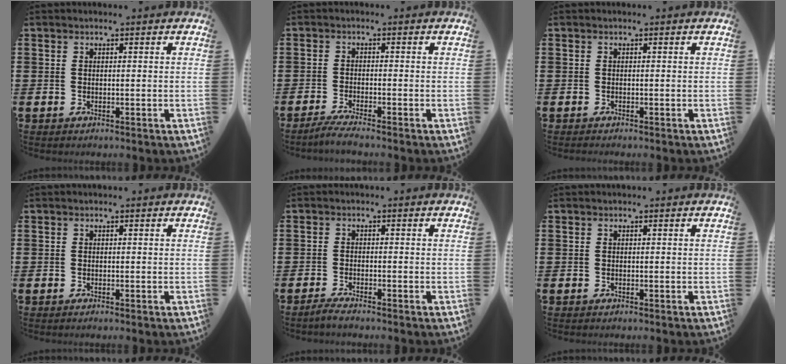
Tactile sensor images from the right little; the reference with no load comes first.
{"total": 2.0, "force": [-1.5, 0.0, 1.3], "torque": [-0.021, 0.000, -0.028]}
{"total": 0.0}
{"total": 0.0}
{"total": 1.4, "force": [-1.1, 0.0, 0.8], "torque": [-0.015, -0.001, -0.021]}
{"total": 0.0}